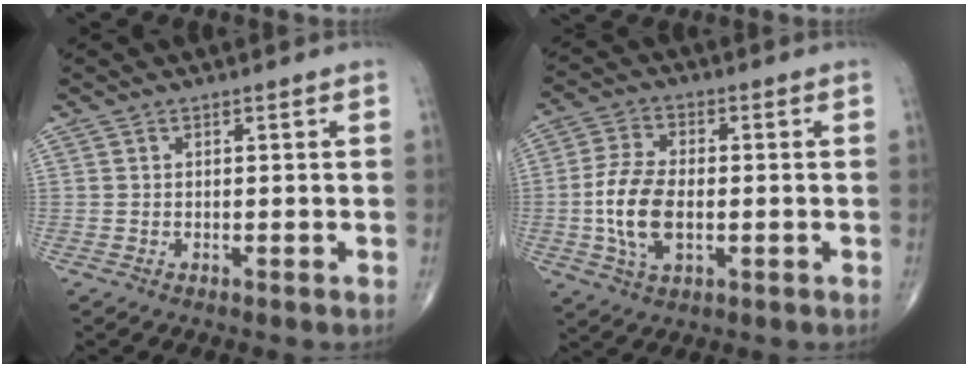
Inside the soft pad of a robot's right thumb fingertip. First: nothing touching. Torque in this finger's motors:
{"motor_torque": [0.53, 0.57, 0.86, -0.07, 0.34]}